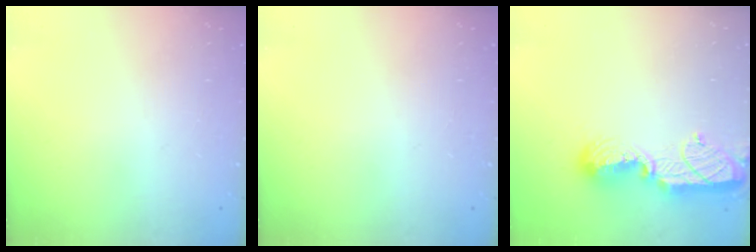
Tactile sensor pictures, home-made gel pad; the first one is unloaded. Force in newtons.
{"total": 0.0}
{"total": 13.8, "press": 13.8, "slide": 1.5}